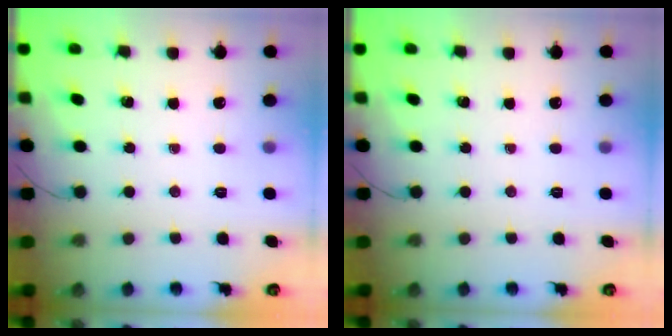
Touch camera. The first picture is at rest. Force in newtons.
{"total": 0.0}